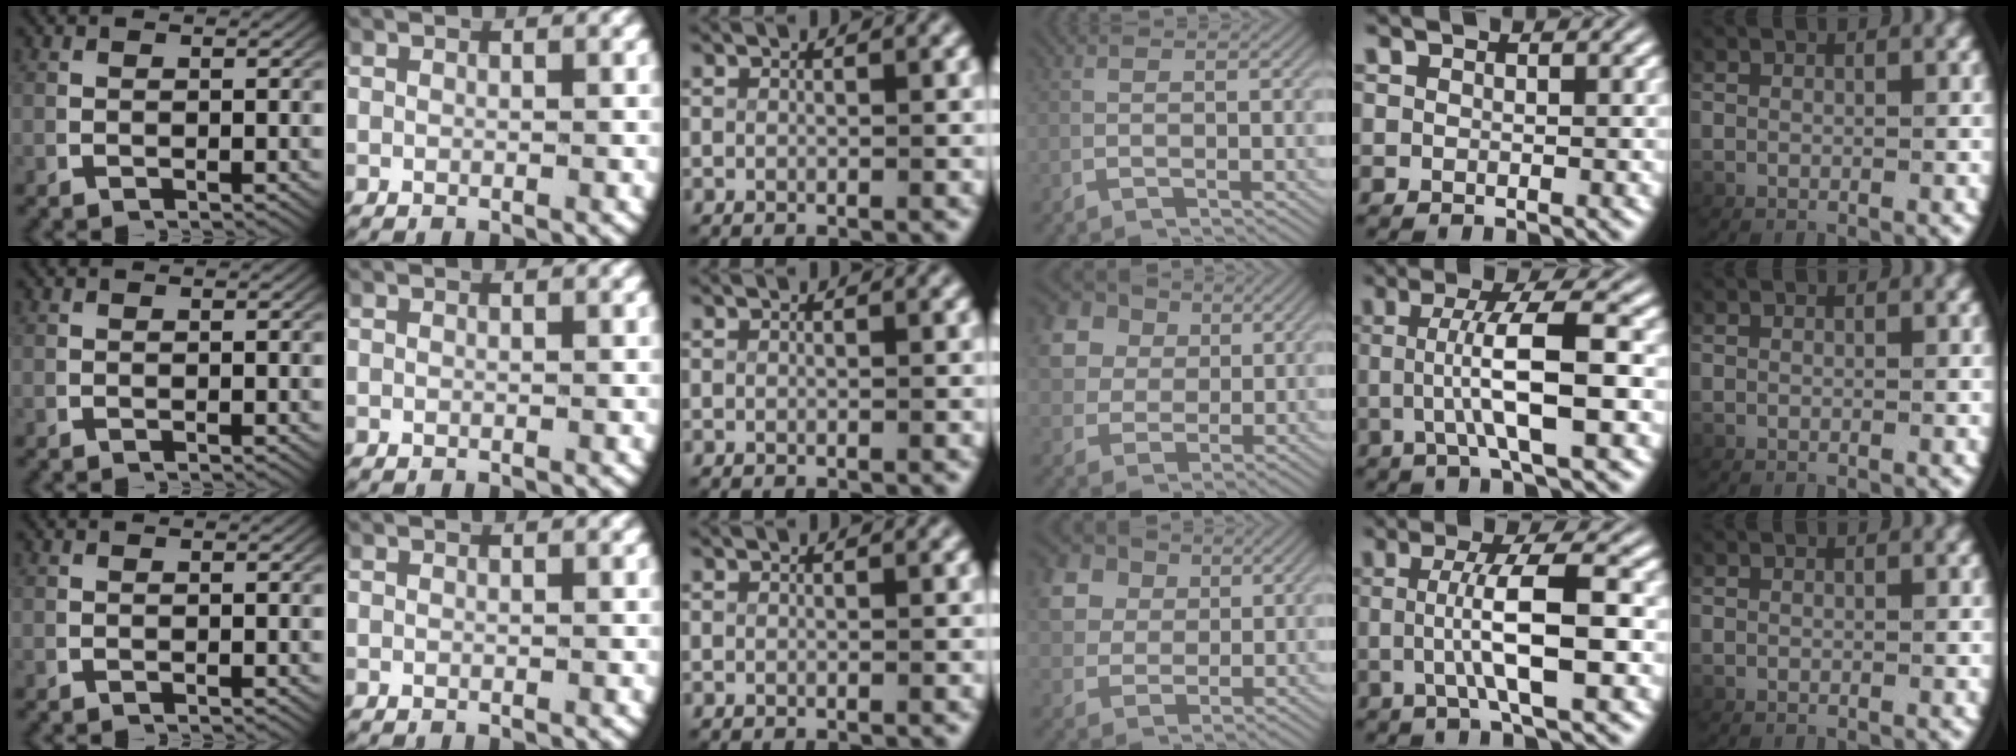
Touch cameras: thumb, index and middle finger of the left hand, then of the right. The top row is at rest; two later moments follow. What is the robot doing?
{"motion": "lift_and_place", "object": "card"}